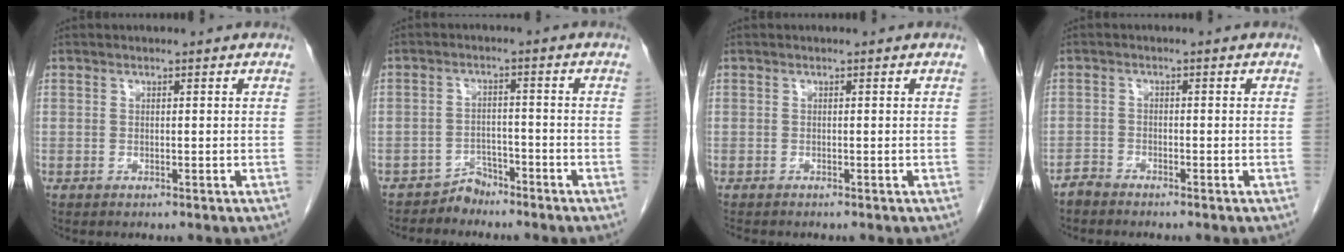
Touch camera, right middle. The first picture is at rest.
{"total": 3.1, "force": [-2.7, 1.3, -0.5], "torque": [0.010, 0.004, -0.047]}
{"total": 1.8, "force": [-1.6, 0.5, 0.7], "torque": [-0.013, -0.004, -0.019]}
{"total": 1.7, "force": [-1.7, 0.3, -0.1], "torque": [0.003, -0.002, -0.034]}